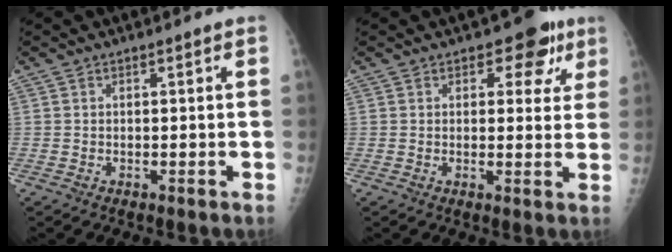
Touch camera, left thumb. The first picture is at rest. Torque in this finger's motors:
{"motor_torque": [-0.03, 0.21, 0.06, -0.01, -0.07]}